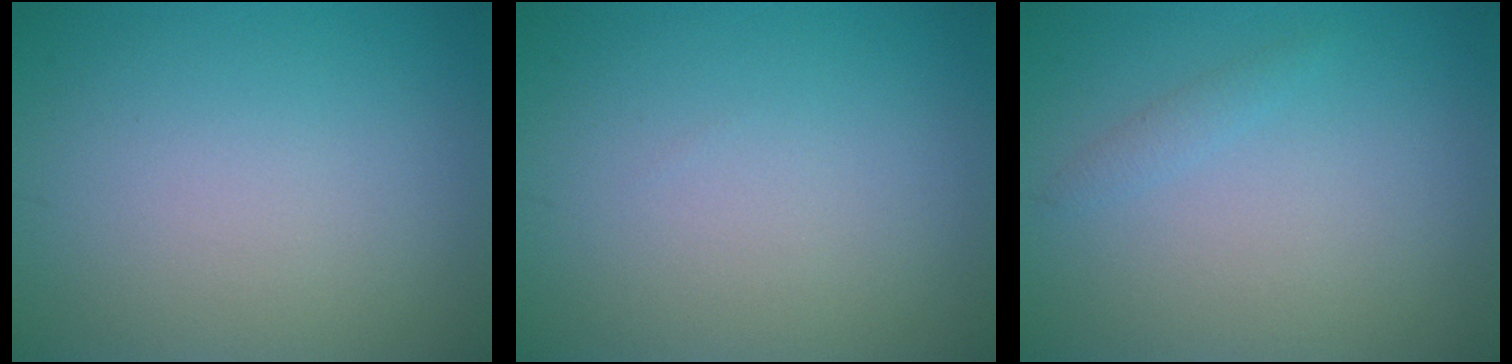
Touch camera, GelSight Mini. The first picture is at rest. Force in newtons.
{"total": 0.0}
{"total": 0.8, "press": 0.8, "slide": 0.1}